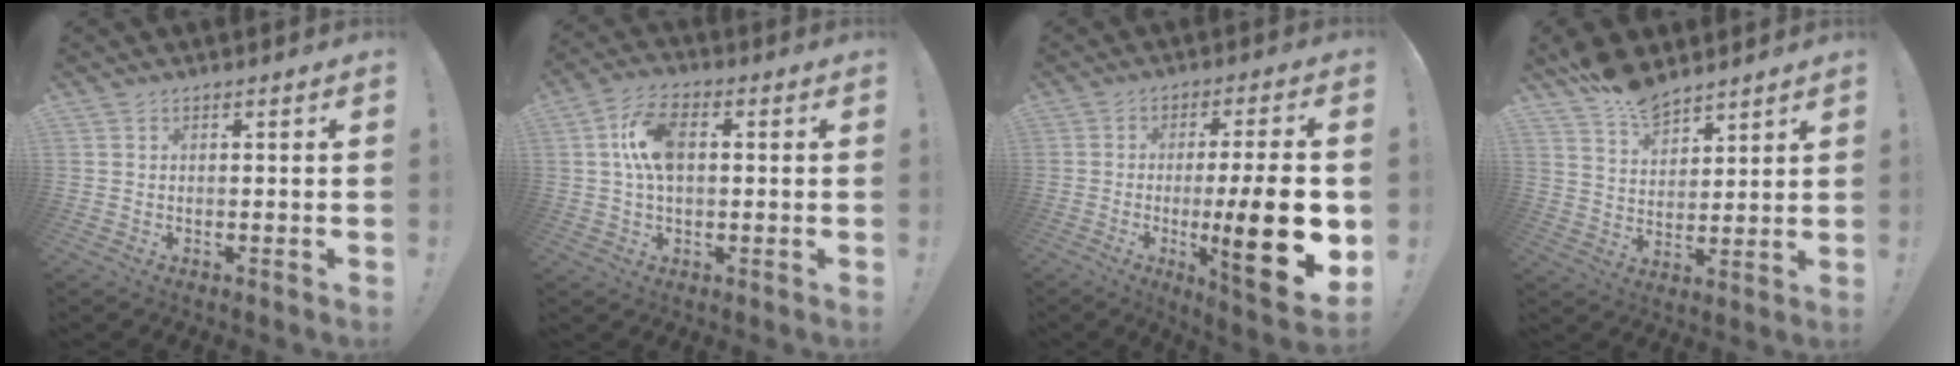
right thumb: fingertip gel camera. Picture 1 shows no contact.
{"total": 10.2, "force": [1.3, 5.8, 8.3], "torque": [-0.155, 0.007, 0.026]}
{"total": 20.3, "force": [-3.9, 3.5, 19.7], "torque": [-0.303, 0.003, -0.049]}
{"total": 9.8, "force": [8.3, 4.3, 2.9], "torque": [-0.058, -0.058, 0.161]}